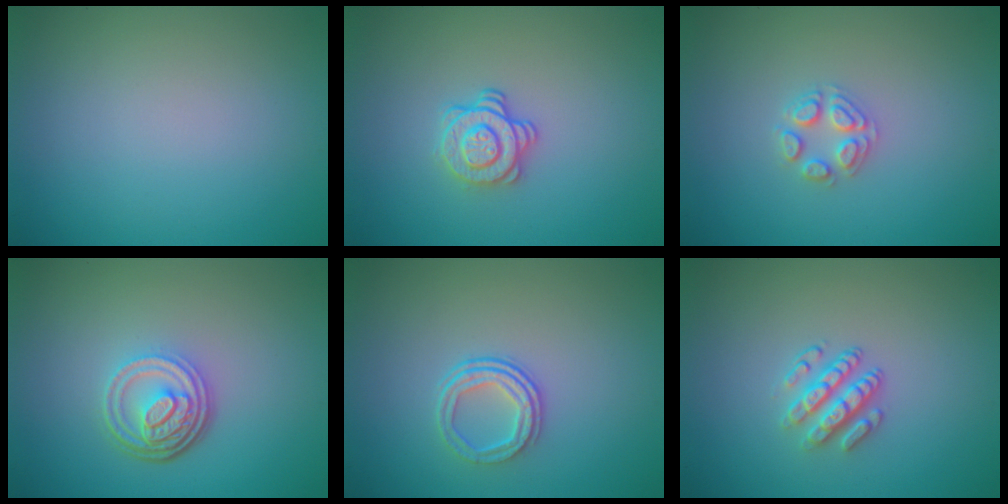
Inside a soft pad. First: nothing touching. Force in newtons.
{"total": 2.4, "press": 2.0, "slide": 1.4}
{"total": 2.2, "press": 2.2, "slide": 0.2}
{"total": 4.7, "press": 3.4, "slide": 3.3}
{"total": 2.4, "press": 1.7, "slide": 1.7}
{"total": 3.0, "press": 2.4, "slide": 1.6}